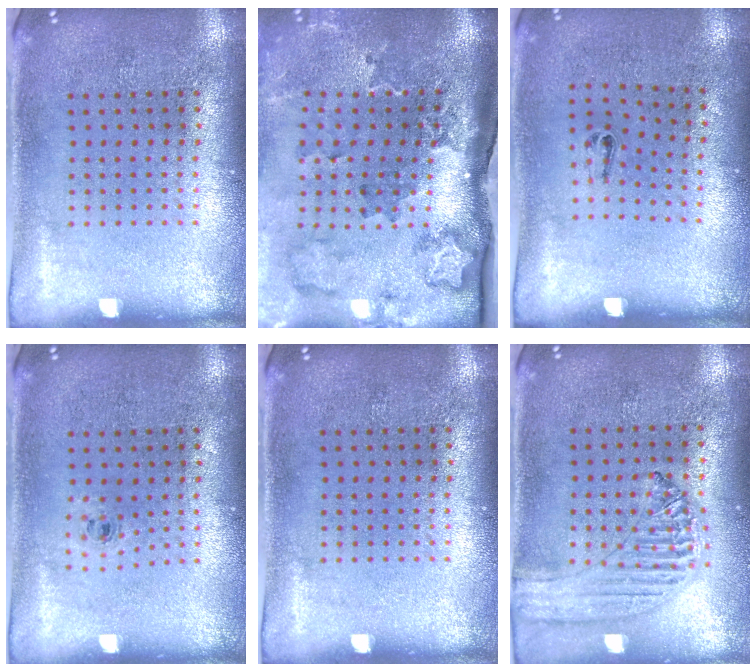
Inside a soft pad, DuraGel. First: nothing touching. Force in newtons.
{"total": 2.5, "press": 2.0, "slide": 1.6}
{"total": 0.5, "press": 0.3, "slide": 0.5}
{"total": 0.5, "press": 0.3, "slide": 0.4}
{"total": 0.0}
{"total": 1.3, "press": 1.3, "slide": 0.2}